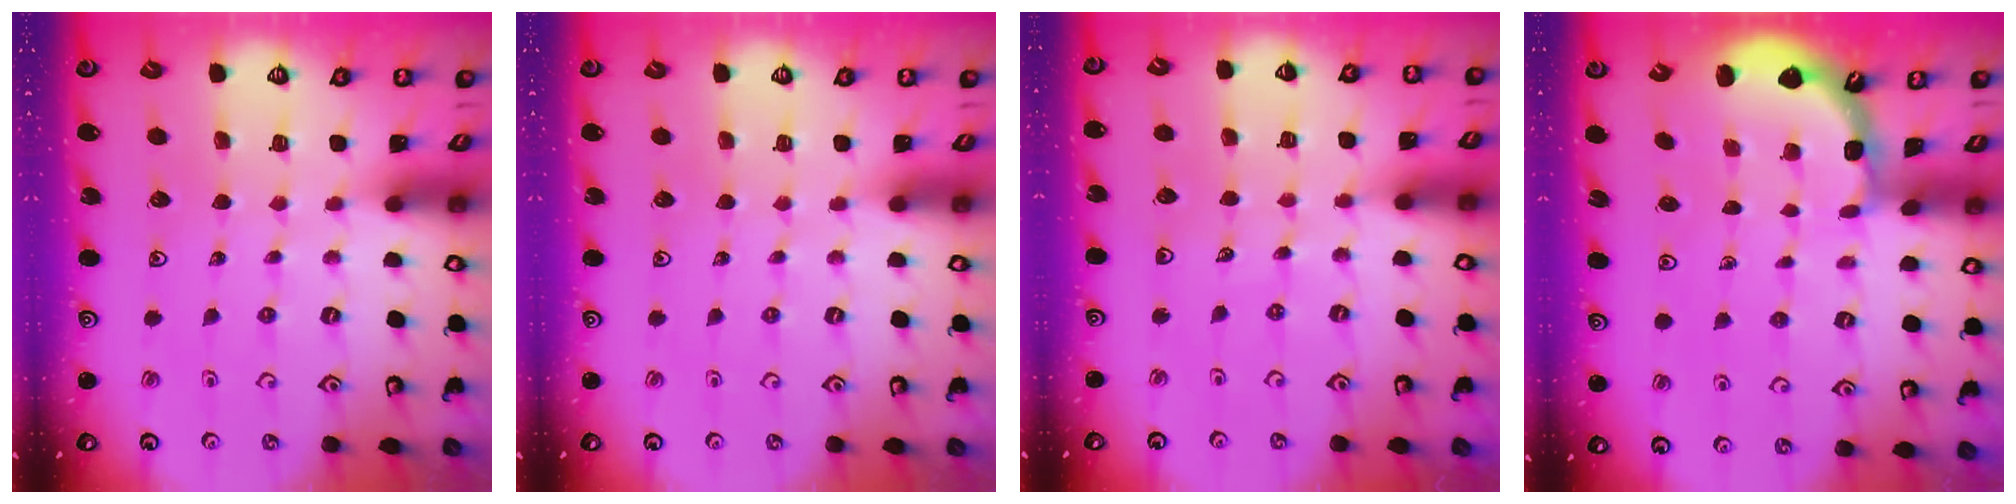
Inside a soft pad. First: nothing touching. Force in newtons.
{"total": 0.0}
{"total": 4.6, "press": 4.4, "slide": 1.5}
{"total": 2.0, "press": 2.0, "slide": 0.2}